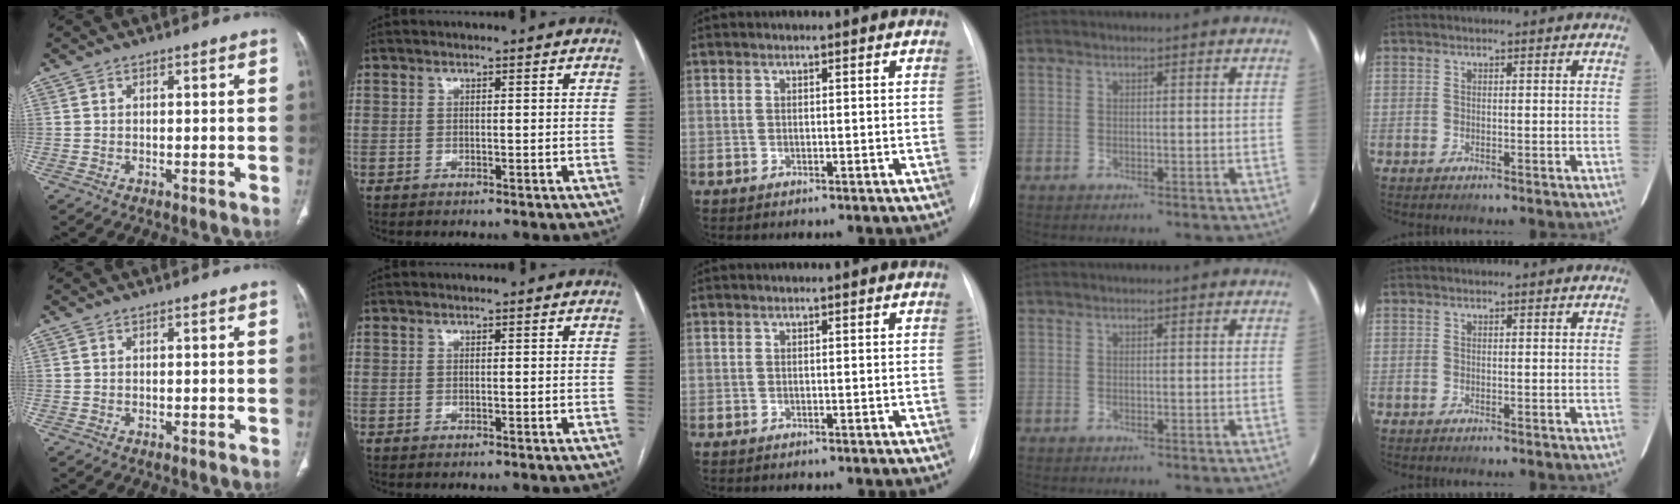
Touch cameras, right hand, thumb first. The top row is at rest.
{}